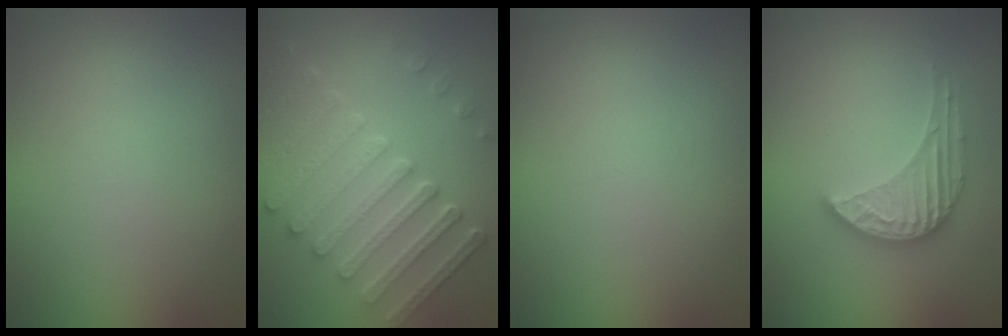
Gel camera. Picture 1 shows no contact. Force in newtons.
{"total": 7.8, "press": 6.0, "slide": 5.0}
{"total": 0.0}
{"total": 3.5, "press": 3.3, "slide": 1.1}